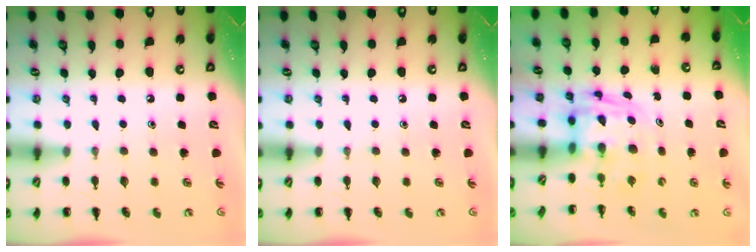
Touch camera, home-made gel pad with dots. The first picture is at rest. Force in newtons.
{"total": 0.0}
{"total": 2.8, "press": 2.7, "slide": 0.5}